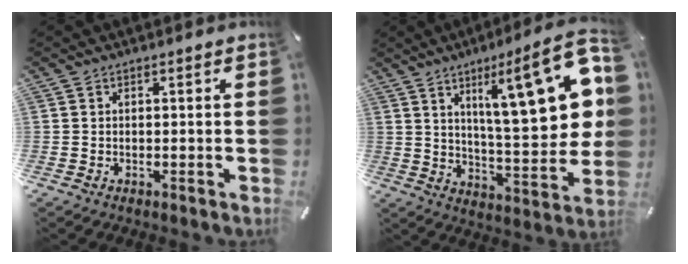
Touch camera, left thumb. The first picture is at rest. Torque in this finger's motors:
{"motor_torque": [2.21, 2.80, 2.29, -0.48, 0.25]}